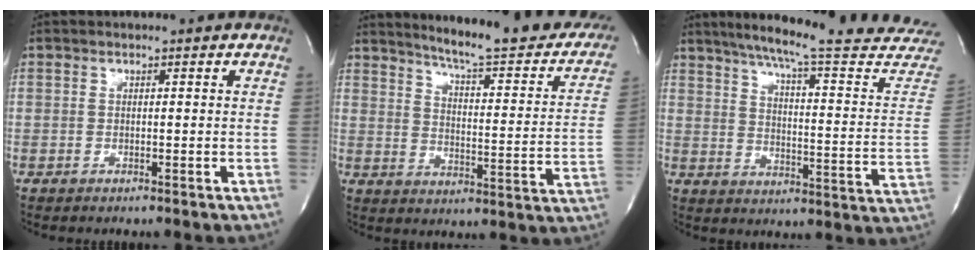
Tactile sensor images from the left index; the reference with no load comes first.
{"total": 22.1, "force": [18.9, 2.5, 11.2], "torque": [-0.149, -0.062, 0.227]}
{"total": 25.7, "force": [22.8, 0.0, 11.9], "torque": [-0.173, -0.090, 0.281]}